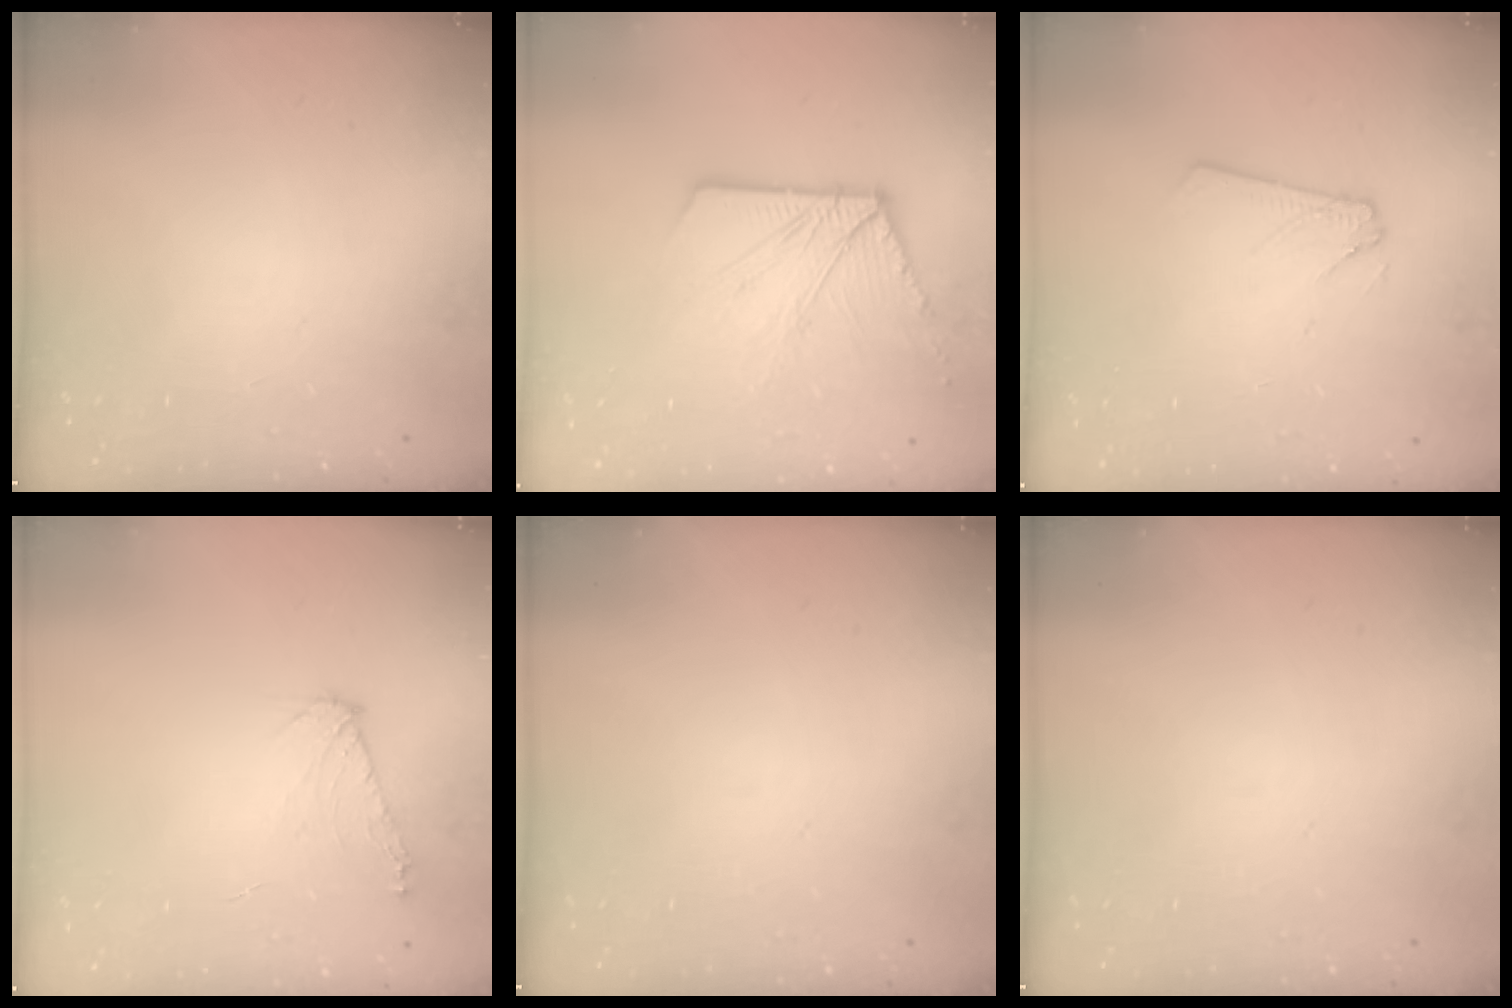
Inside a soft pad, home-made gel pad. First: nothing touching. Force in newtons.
{"total": 13.2, "press": 13.1, "slide": 1.4}
{"total": 2.4, "press": 2.4, "slide": 0.2}
{"total": 6.6, "press": 6.6, "slide": 0.9}
{"total": 0.0}
{"total": 0.0}